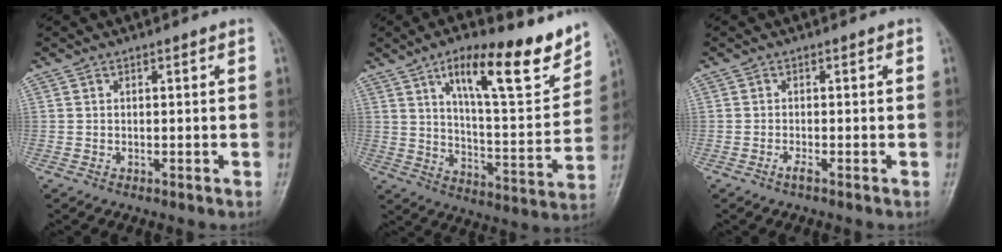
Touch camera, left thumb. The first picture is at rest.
{"total": 18.8, "force": [11.8, 5.4, 13.7], "torque": [-0.165, -0.063, 0.189]}
{"total": 1.2, "force": [-0.7, 0.1, 1.0], "torque": [-0.022, 0.001, -0.015]}